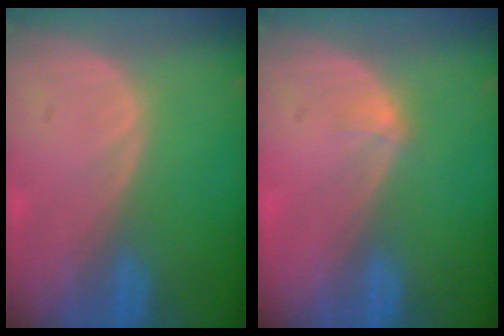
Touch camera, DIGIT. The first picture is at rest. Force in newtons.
{"total": 1.1, "press": 0.8, "slide": 0.7}